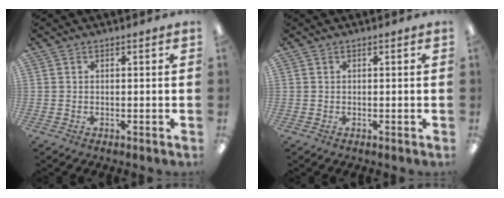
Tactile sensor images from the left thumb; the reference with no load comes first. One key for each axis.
{"total": 0.0}